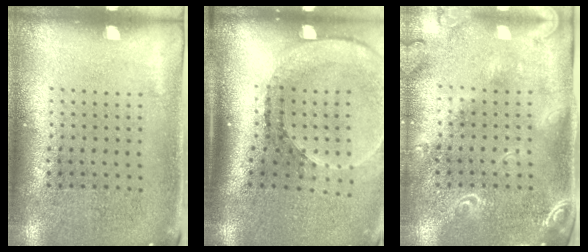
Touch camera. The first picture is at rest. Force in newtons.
{"total": 2.6, "press": 1.8, "slide": 1.9}
{"total": 2.1, "press": 1.9, "slide": 1.0}